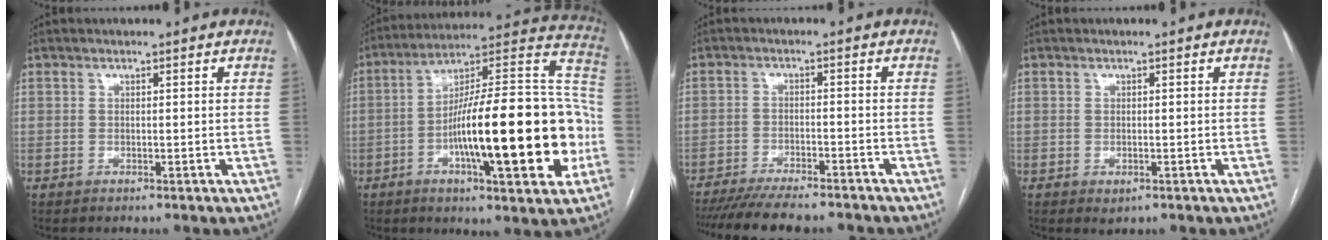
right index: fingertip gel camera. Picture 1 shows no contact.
{"total": 27.2, "force": [-6.1, 4.5, 26.1], "torque": [-0.354, 0.016, -0.094]}
{"total": 14.0, "force": [-12.4, 2.2, 6.2], "torque": [-0.103, -0.017, -0.179]}
{"total": 1.3, "force": [-0.5, 0.7, 0.9], "torque": [-0.010, -0.002, 0.000]}